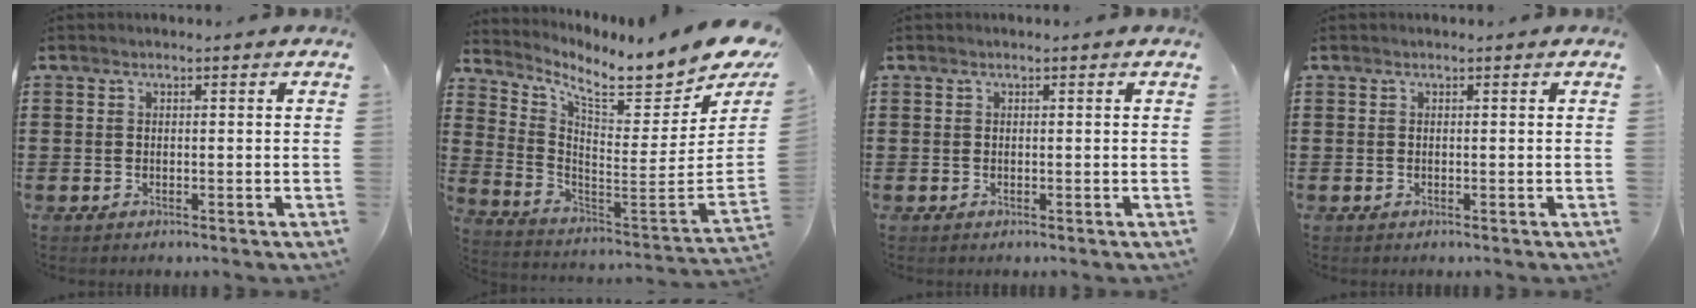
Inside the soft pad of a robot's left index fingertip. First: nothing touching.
{"total": 8.6, "force": [7.1, 0.8, 4.7], "torque": [-0.104, -0.077, 0.113]}
{"total": 0.0}
{"total": 0.0}